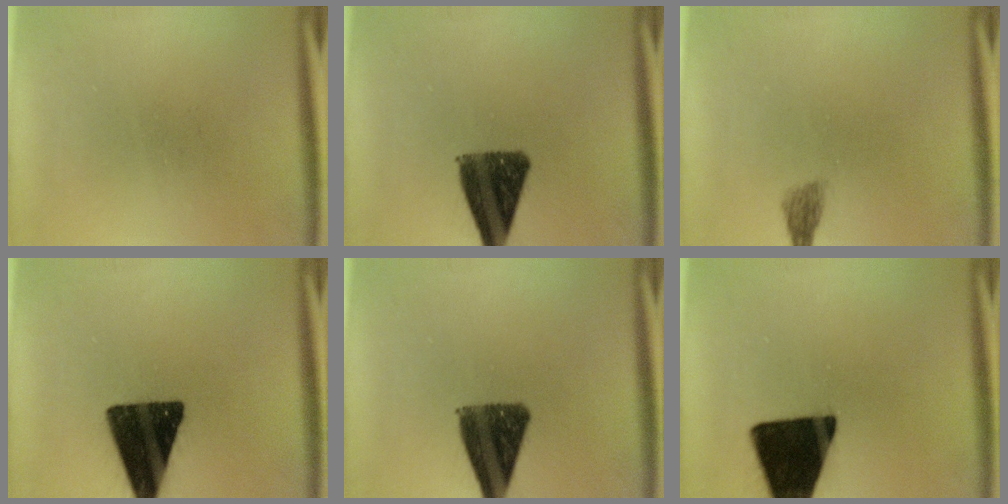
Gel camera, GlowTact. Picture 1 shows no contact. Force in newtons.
{"total": 11.2}
{"total": 1.8}
{"total": 16.5}
{"total": 11.2}
{"total": 18.9}